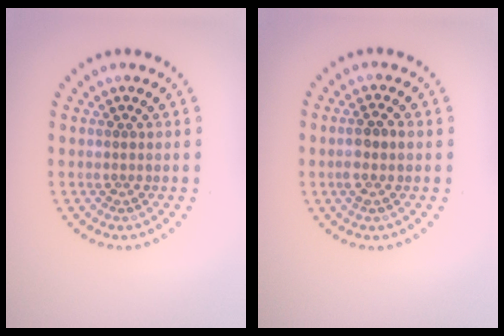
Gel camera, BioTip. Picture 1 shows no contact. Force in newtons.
{"total": 2.0, "press": 1.9, "slide": 0.6}